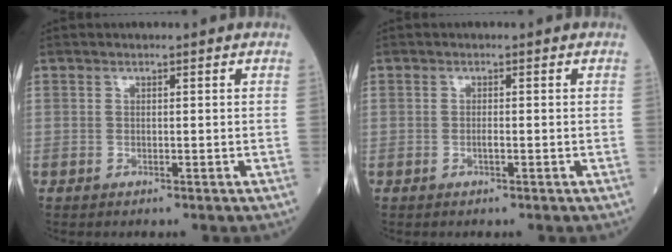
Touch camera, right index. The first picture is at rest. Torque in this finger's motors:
{"motor_torque": [0.23, 0.08, 0.08, 0.03]}